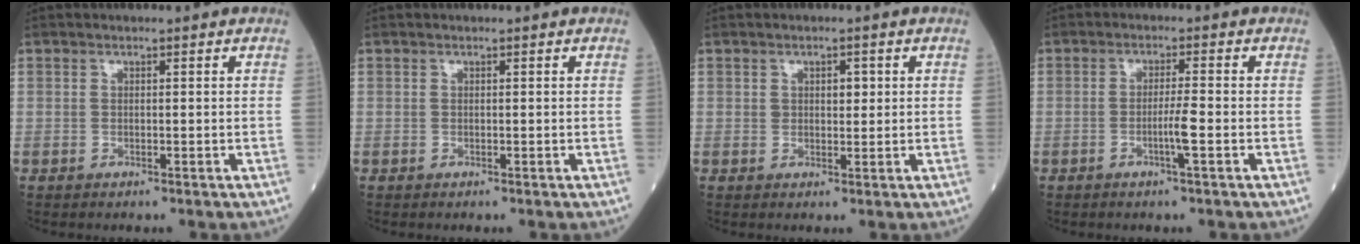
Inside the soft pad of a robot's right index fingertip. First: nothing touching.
{"total": 0.0}
{"total": 2.3, "force": [0.7, 1.3, 1.7], "torque": [-0.021, 0.002, 0.009]}
{"total": 3.4, "force": [-1.2, -0.4, 3.1], "torque": [-0.059, -0.003, -0.024]}